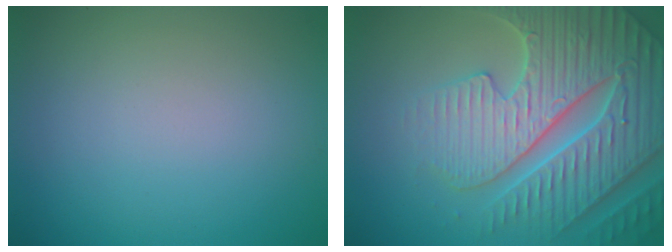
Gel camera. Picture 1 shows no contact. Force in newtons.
{"total": 7.6, "press": 7.4, "slide": 1.7}